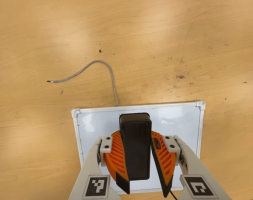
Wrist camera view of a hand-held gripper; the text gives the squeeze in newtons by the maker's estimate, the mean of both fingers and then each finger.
{"total": 10.7, "left": 10.1, "right": 11.4}